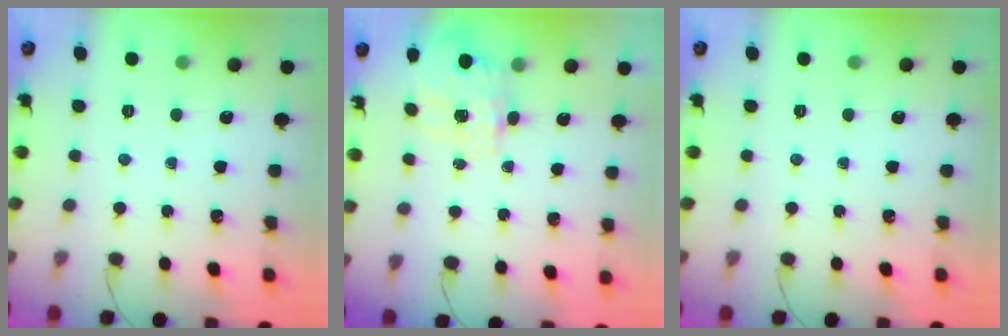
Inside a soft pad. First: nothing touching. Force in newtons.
{"total": 3.5, "press": 3.4, "slide": 0.9}
{"total": 0.0}